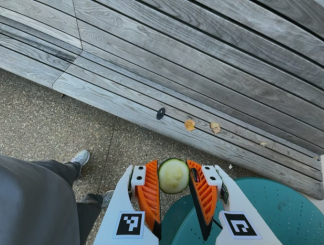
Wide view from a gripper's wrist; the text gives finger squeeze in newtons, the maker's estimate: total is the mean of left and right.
{"total": 8.1, "left": 8.1, "right": 8.1}